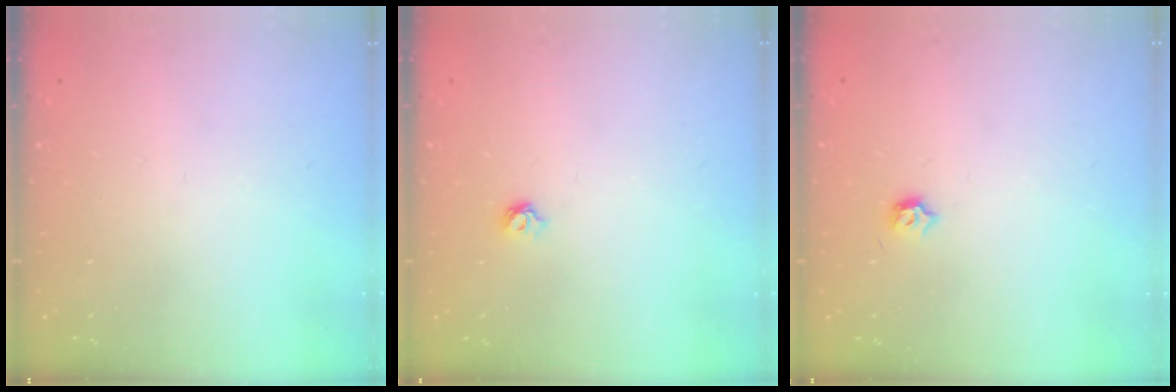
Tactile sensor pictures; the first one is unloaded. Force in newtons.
{"total": 4.8, "press": 4.8, "slide": 0.8}
{"total": 3.5, "press": 3.5, "slide": 0.6}